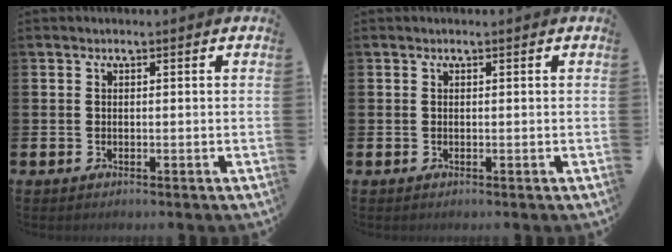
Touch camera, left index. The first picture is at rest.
{"total": 0.0}